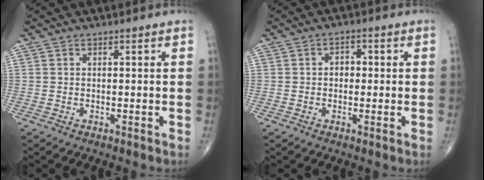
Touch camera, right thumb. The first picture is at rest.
{"total": 2.8, "force": [0.0, 2.2, 1.8], "torque": [-0.011, 0.011, -0.004]}